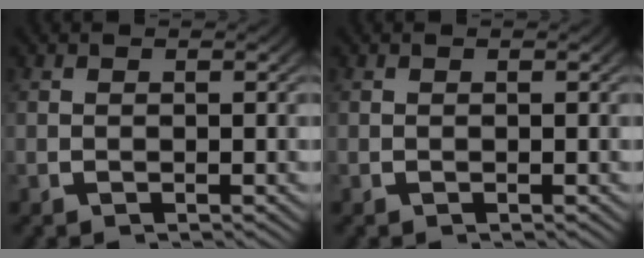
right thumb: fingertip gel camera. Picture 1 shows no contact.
{"total": 0.0}